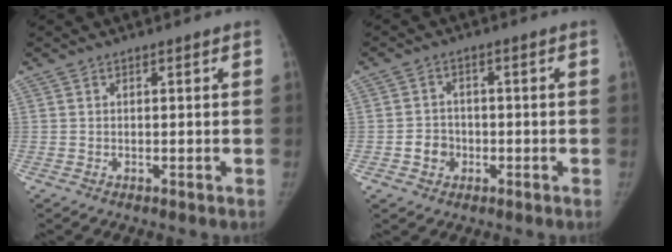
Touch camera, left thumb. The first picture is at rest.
{"total": 3.8, "force": [-1.1, 3.4, 1.2], "torque": [0.000, 0.010, -0.019]}